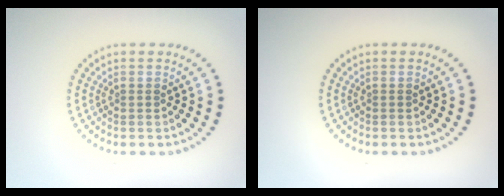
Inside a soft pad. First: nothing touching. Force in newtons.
{"total": 0.0}